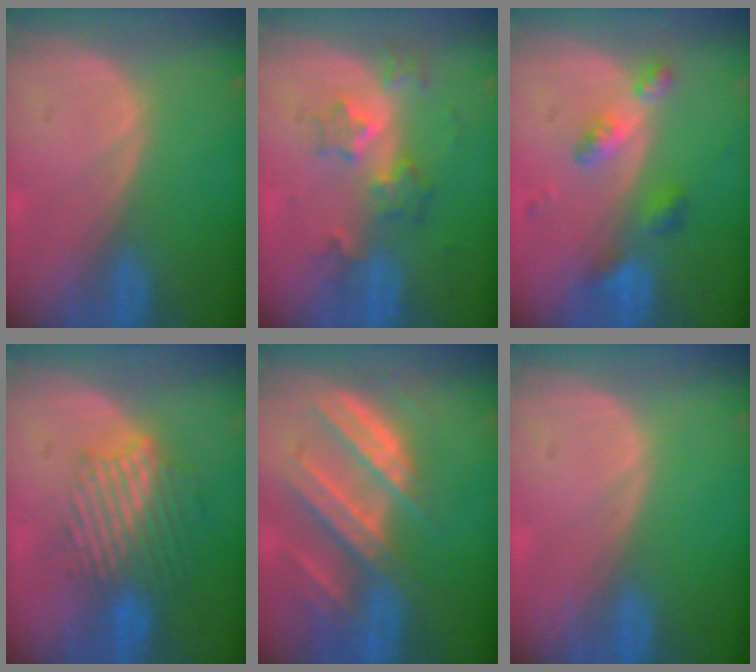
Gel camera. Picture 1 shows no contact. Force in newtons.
{"total": 6.1, "press": 5.4, "slide": 2.8}
{"total": 5.6, "press": 4.9, "slide": 2.7}
{"total": 9.5, "press": 8.1, "slide": 5.1}
{"total": 9.6, "press": 8.5, "slide": 4.5}
{"total": 0.0}